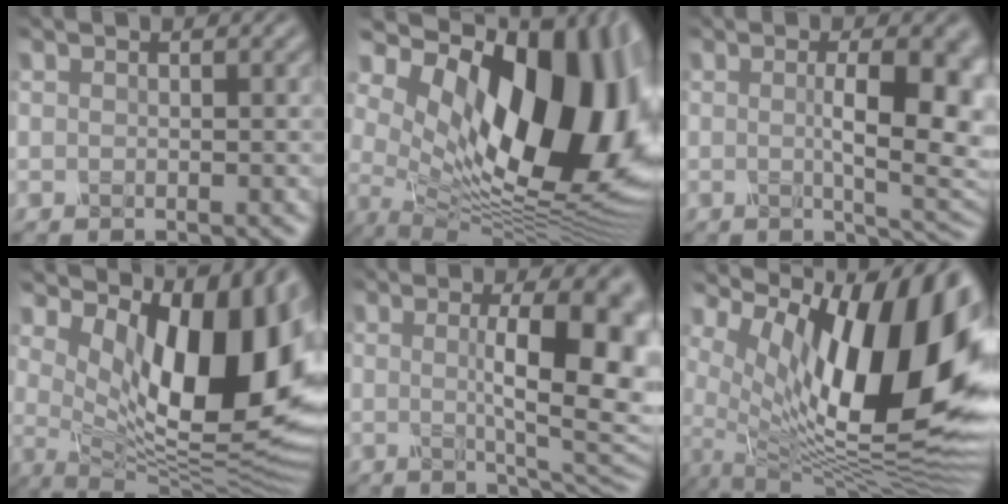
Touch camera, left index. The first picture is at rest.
{"total": 18.2, "force": [4.9, 9.5, 14.7], "torque": [-0.216, 0.007, 0.087]}
{"total": 8.2, "force": [0.1, 2.2, 7.9], "torque": [-0.108, -0.004, 0.008]}
{"total": 13.7, "force": [3.5, 6.3, 11.7], "torque": [-0.160, -0.016, 0.067]}
{"total": 10.6, "force": [0.9, 2.6, 10.2], "torque": [-0.131, 0.000, 0.017]}
{"total": 16.0, "force": [3.9, 6.8, 14.0], "torque": [-0.237, -0.007, 0.063]}